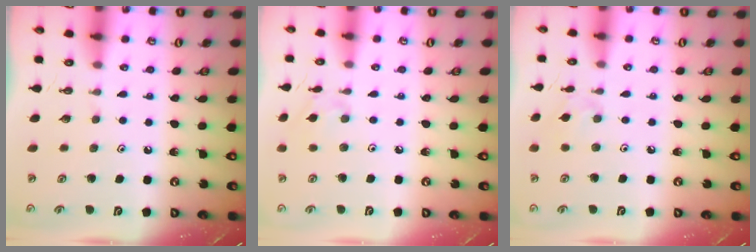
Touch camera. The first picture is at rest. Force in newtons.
{"total": 4.1, "press": 4.1, "slide": 0.6}
{"total": 5.4, "press": 5.4, "slide": 0.8}